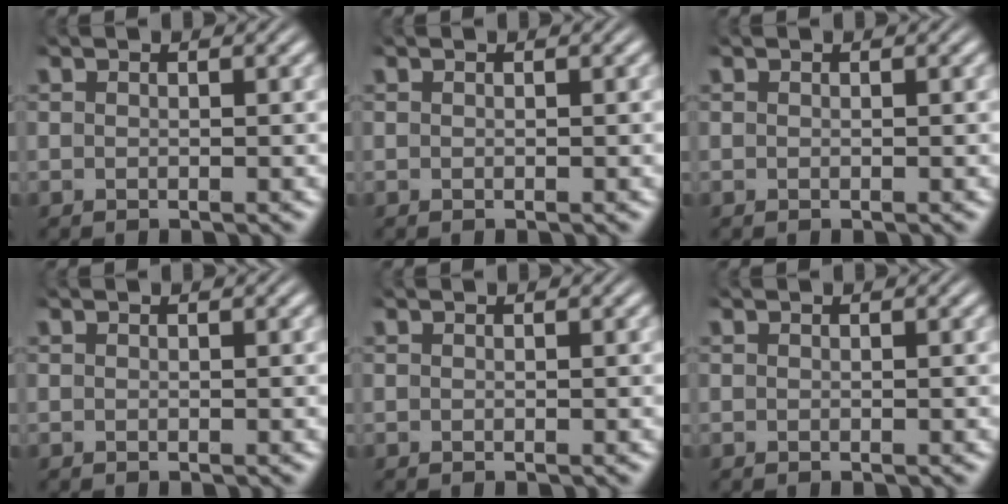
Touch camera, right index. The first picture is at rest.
{"total": 0.0}
{"total": 0.0}
{"total": 0.0}
{"total": 0.0}
{"total": 0.0}